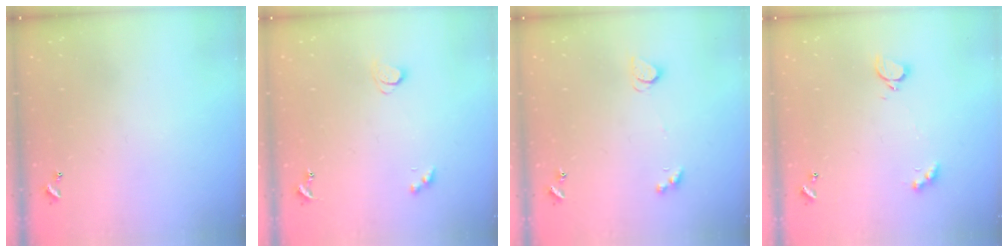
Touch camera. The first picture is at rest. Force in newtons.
{"total": 1.7, "press": 1.7, "slide": 0.3}
{"total": 2.6, "press": 2.6, "slide": 0.5}
{"total": 2.9, "press": 2.9, "slide": 0.6}